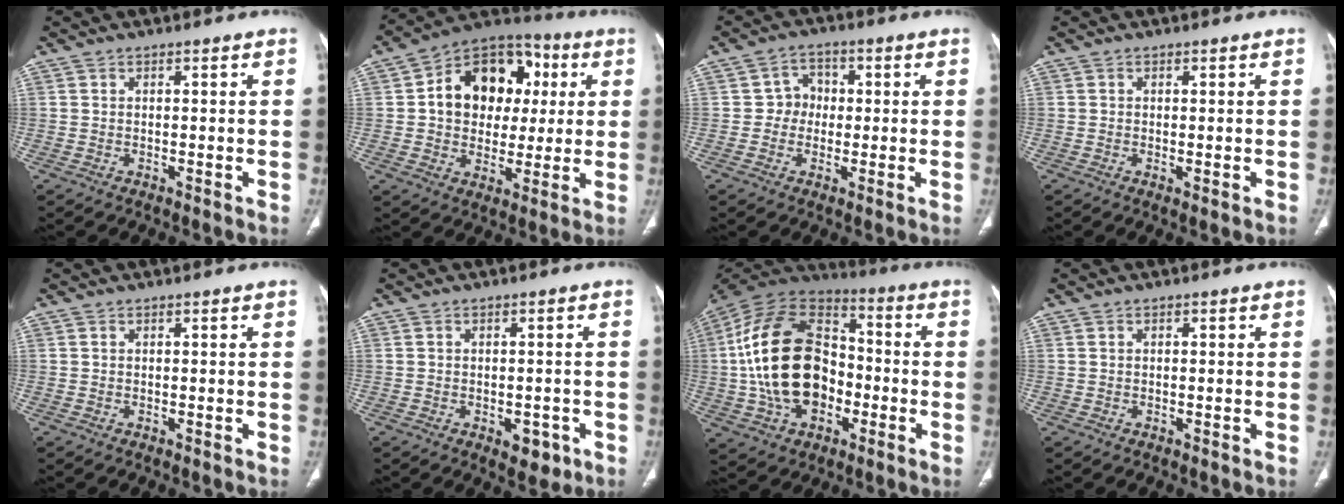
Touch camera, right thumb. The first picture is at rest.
{"total": 17.5, "force": [3.0, 13.3, 10.9], "torque": [-0.117, 0.018, 0.041]}
{"total": 4.8, "force": [0.0, 4.5, 1.9], "torque": [0.005, 0.011, -0.010]}
{"total": 0.7, "force": [-0.2, 0.2, 0.7], "torque": [-0.017, -0.005, -0.004]}
{"total": 0.0}
{"total": 4.1, "force": [-1.8, 2.5, 2.8], "torque": [-0.016, 0.004, -0.018]}
{"total": 24.0, "force": [-2.9, 16.2, 17.4], "torque": [-0.313, 0.032, -0.049]}
{"total": 0.0}